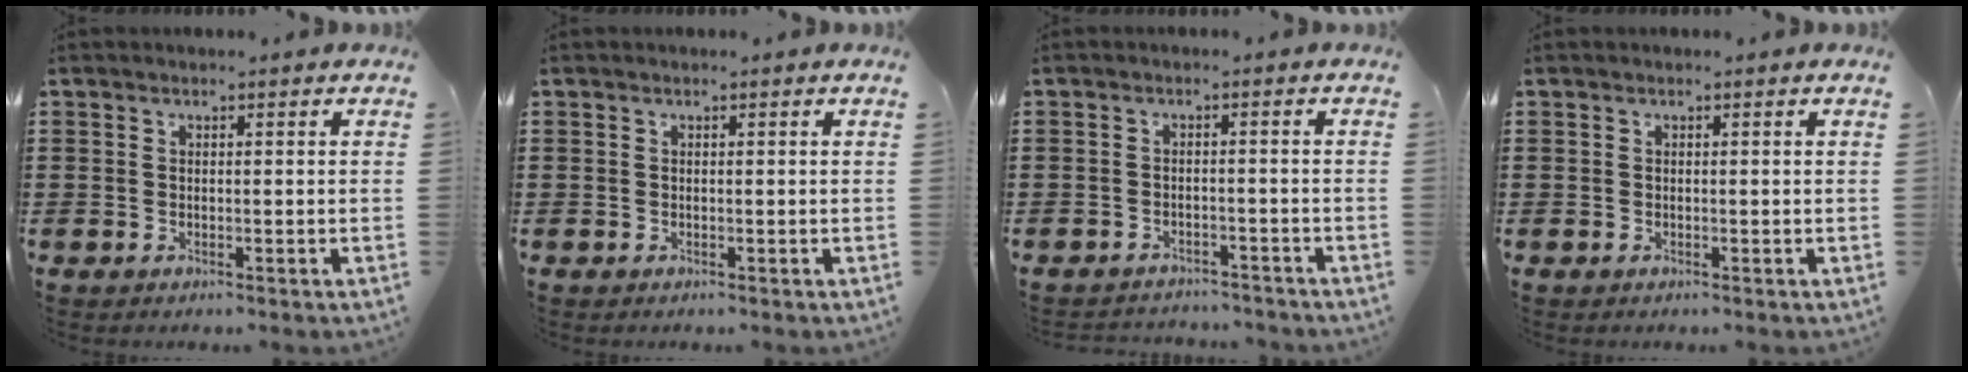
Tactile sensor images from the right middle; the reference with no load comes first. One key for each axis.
{"total": 0.0}
{"total": 2.0, "fx": -2.0, "fy": 0.2, "fz": -0.1, "tx": -0.005, "ty": 0.000, "tz": -0.043}
{"total": 0.0}